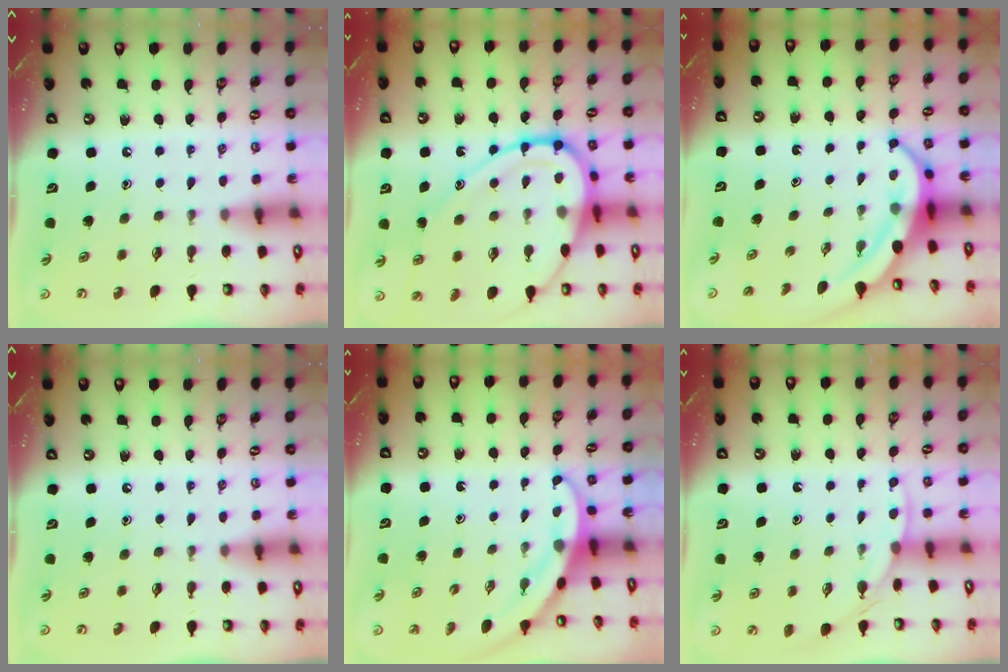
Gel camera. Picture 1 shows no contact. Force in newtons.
{"total": 18.0, "press": 18.0, "slide": 1.6}
{"total": 6.4, "press": 6.3, "slide": 0.8}
{"total": 0.0}
{"total": 3.2, "press": 3.2, "slide": 0.2}
{"total": 2.9, "press": 2.9, "slide": 0.4}